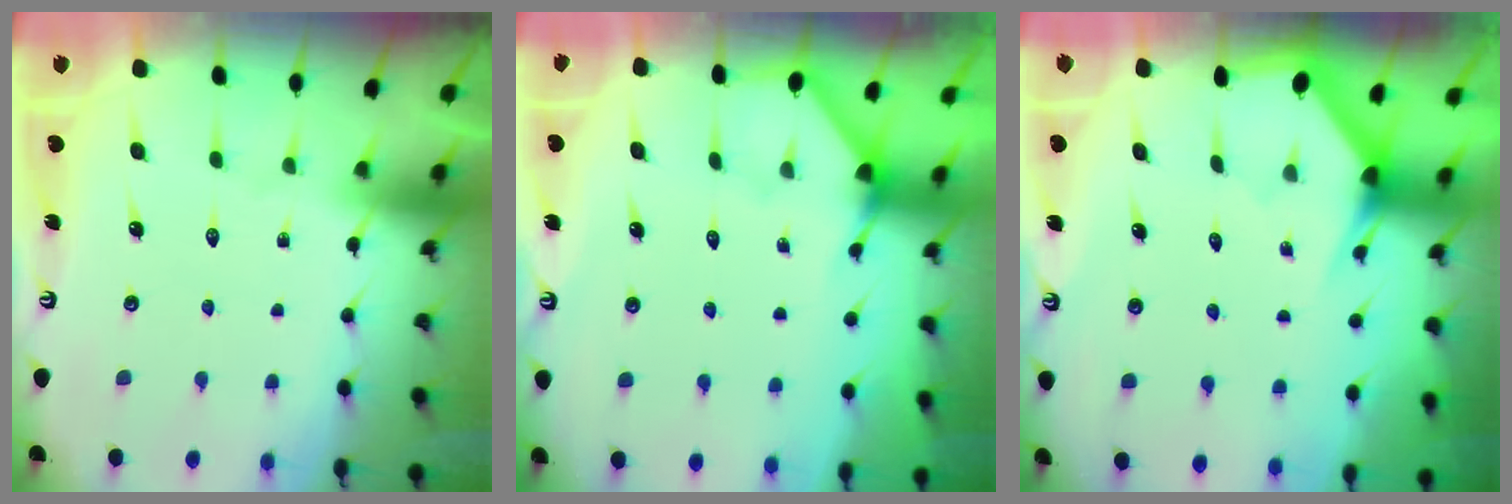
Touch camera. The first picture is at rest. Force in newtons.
{"total": 3.4, "press": 3.4, "slide": 0.4}
{"total": 3.1, "press": 3.1, "slide": 0.2}